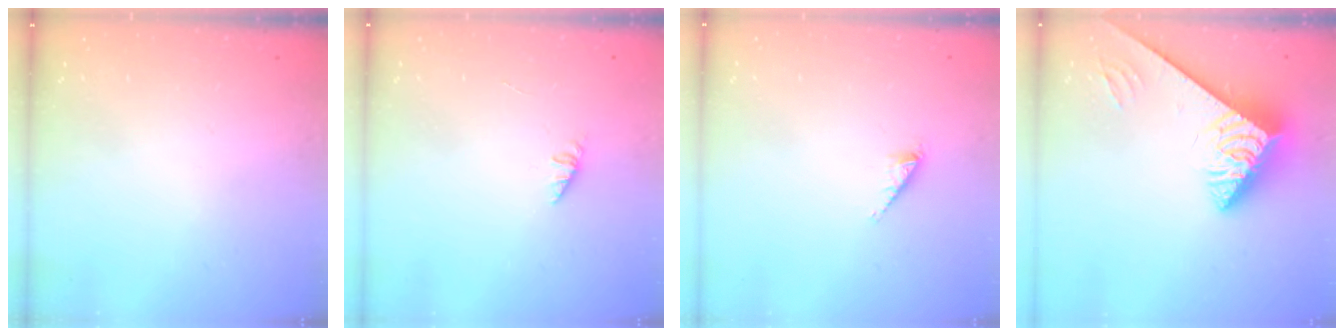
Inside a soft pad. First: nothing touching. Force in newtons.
{"total": 1.8, "press": 1.7, "slide": 0.4}
{"total": 0.5, "press": 0.5, "slide": 0.1}
{"total": 4.7, "press": 4.7, "slide": 0.6}